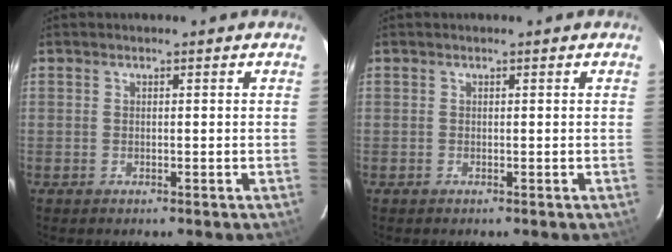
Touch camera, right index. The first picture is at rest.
{"total": 0.0}